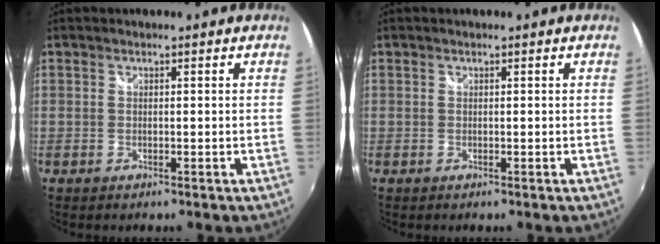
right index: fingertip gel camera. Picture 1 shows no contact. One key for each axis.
{"total": 0.0}